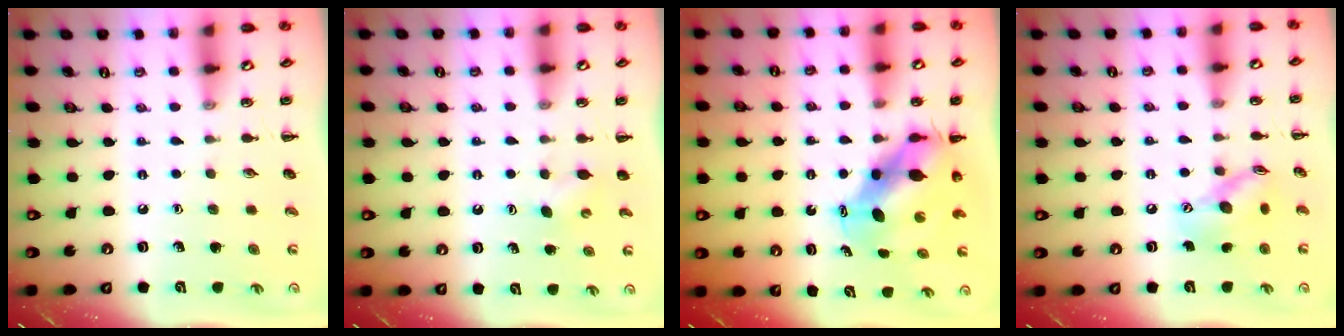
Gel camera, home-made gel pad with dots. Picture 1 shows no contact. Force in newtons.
{"total": 2.9, "press": 2.9, "slide": 0.6}
{"total": 7.9, "press": 7.8, "slide": 1.7}
{"total": 11.7, "press": 11.7, "slide": 1.2}